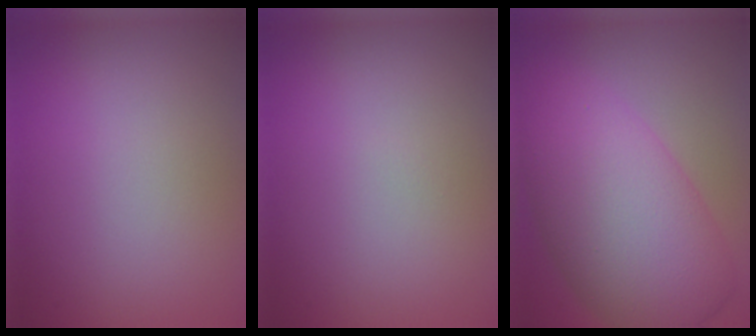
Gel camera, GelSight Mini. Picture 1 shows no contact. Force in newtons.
{"total": 0.0}
{"total": 11.1, "press": 11.1, "slide": 0.1}